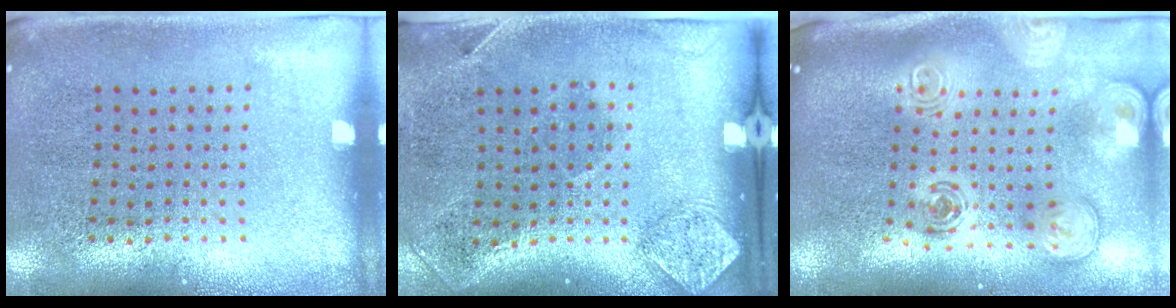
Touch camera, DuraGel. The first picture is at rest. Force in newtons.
{"total": 1.9, "press": 1.1, "slide": 1.5}
{"total": 2.9, "press": 2.0, "slide": 2.1}